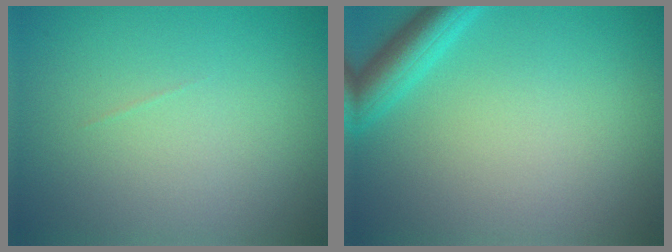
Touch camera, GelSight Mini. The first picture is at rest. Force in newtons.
{"total": 3.5, "press": 3.5, "slide": 0.2}